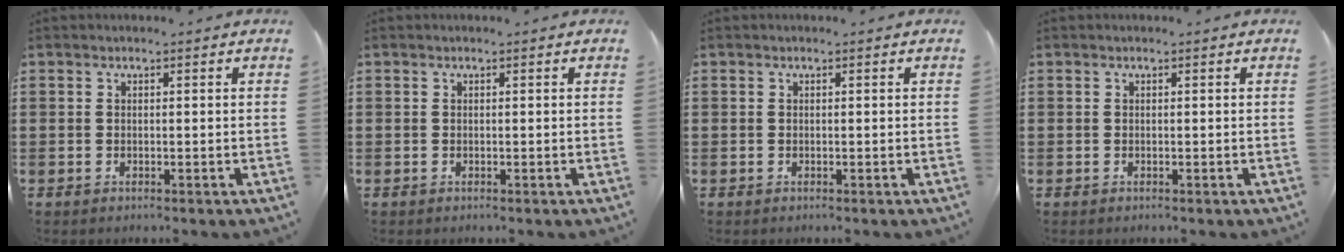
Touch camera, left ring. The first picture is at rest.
{"total": 0.0}
{"total": 0.0}
{"total": 0.0}